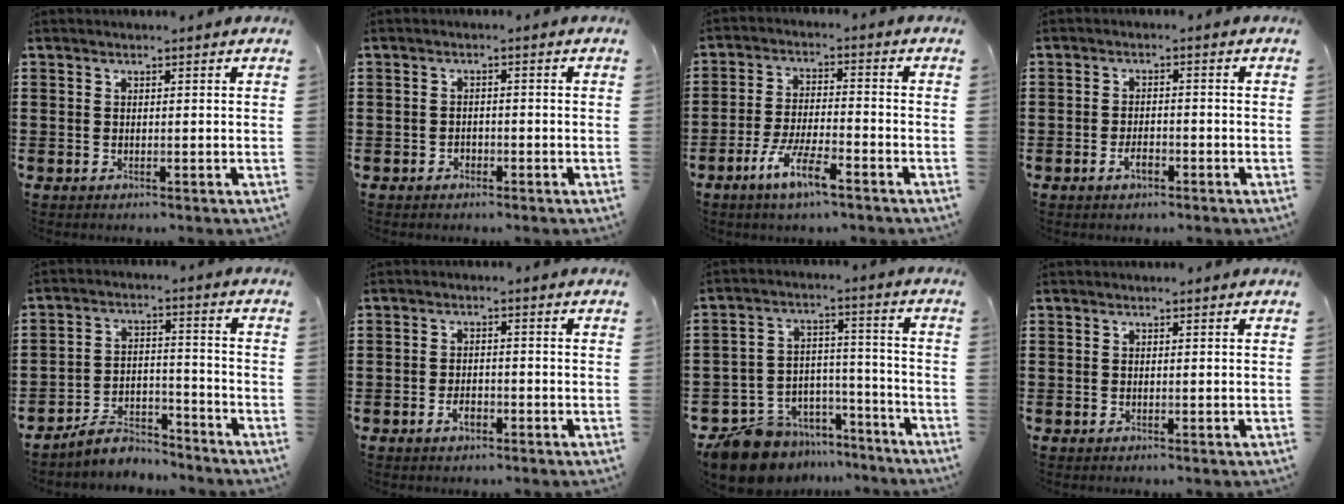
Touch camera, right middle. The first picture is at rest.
{"total": 1.2, "force": [-1.0, 0.6, 0.1], "torque": [-0.009, -0.002, -0.022]}
{"total": 7.3, "force": [-4.6, 1.5, 5.5], "torque": [-0.121, -0.008, -0.088]}
{"total": 2.6, "force": [-1.6, 1.0, 1.9], "torque": [-0.029, -0.003, -0.030]}
{"total": 6.8, "force": [-6.4, 1.5, 1.4], "torque": [-0.026, 0.013, -0.124]}
{"total": 2.5, "force": [-1.5, 1.1, 1.6], "torque": [-0.033, -0.001, -0.027]}
{"total": 10.3, "force": [-9.6, 3.2, 1.4], "torque": [-0.043, 0.029, -0.186]}
{"total": 0.0}